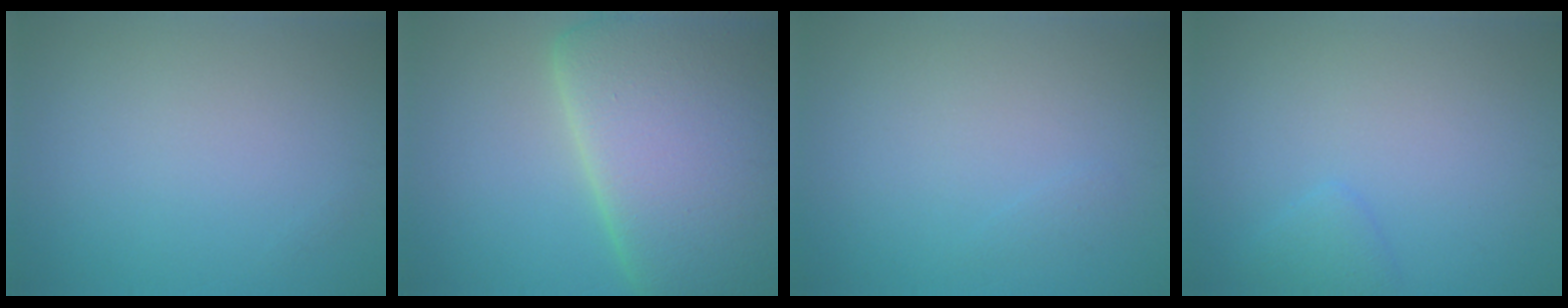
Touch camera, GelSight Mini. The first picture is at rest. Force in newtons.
{"total": 18.5, "press": 18.5, "slide": 1.0}
{"total": 0.5, "press": 0.5, "slide": 0.1}
{"total": 1.3, "press": 1.3, "slide": 0.0}